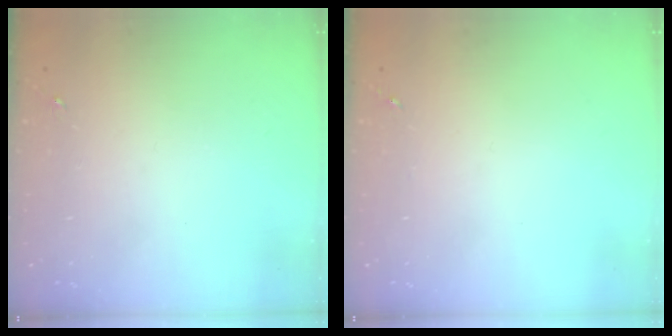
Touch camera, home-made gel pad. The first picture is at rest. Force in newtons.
{"total": 0.0}